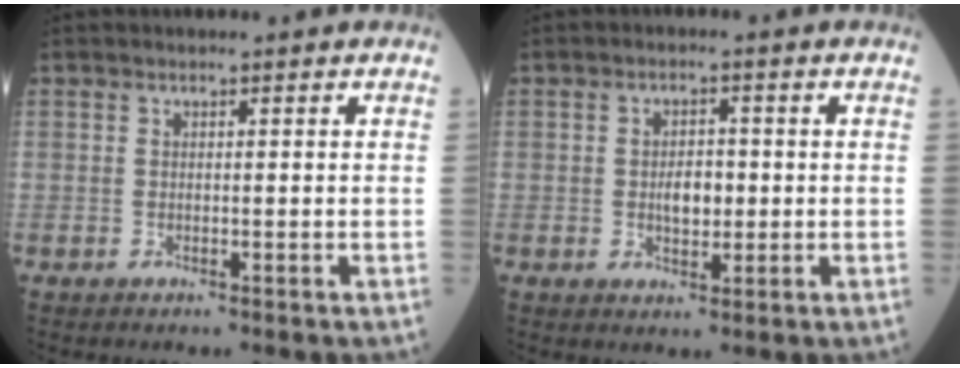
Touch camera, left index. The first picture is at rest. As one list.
[{"total": 3.7, "force": [-0.3, 2.0, 3.1], "torque": [-0.052, 0.001, -0.002]}]